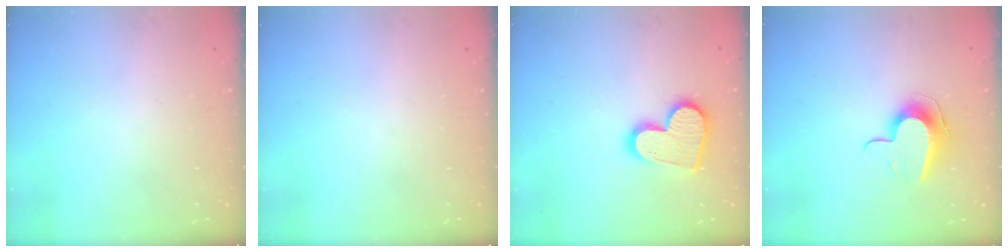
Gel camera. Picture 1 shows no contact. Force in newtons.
{"total": 0.0}
{"total": 15.2, "press": 15.1, "slide": 1.2}
{"total": 10.0, "press": 10.0, "slide": 1.2}